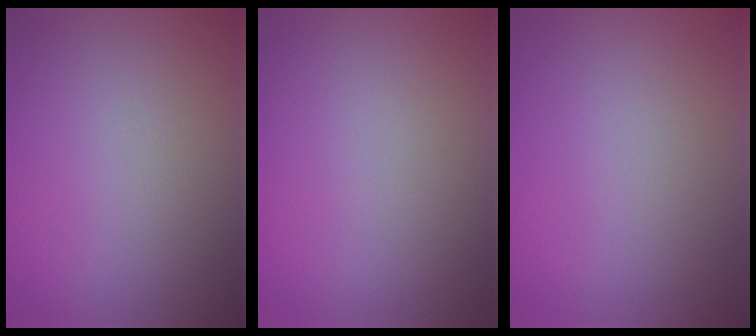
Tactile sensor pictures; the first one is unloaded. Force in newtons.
{"total": 0.0}
{"total": 0.0}